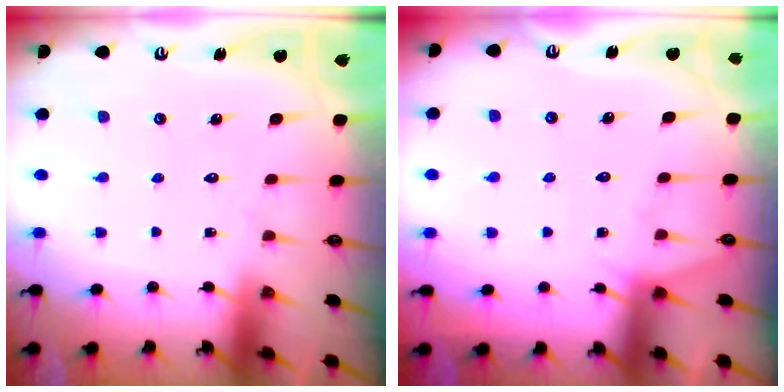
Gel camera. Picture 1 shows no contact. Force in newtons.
{"total": 6.1, "press": 6.1, "slide": 0.6}